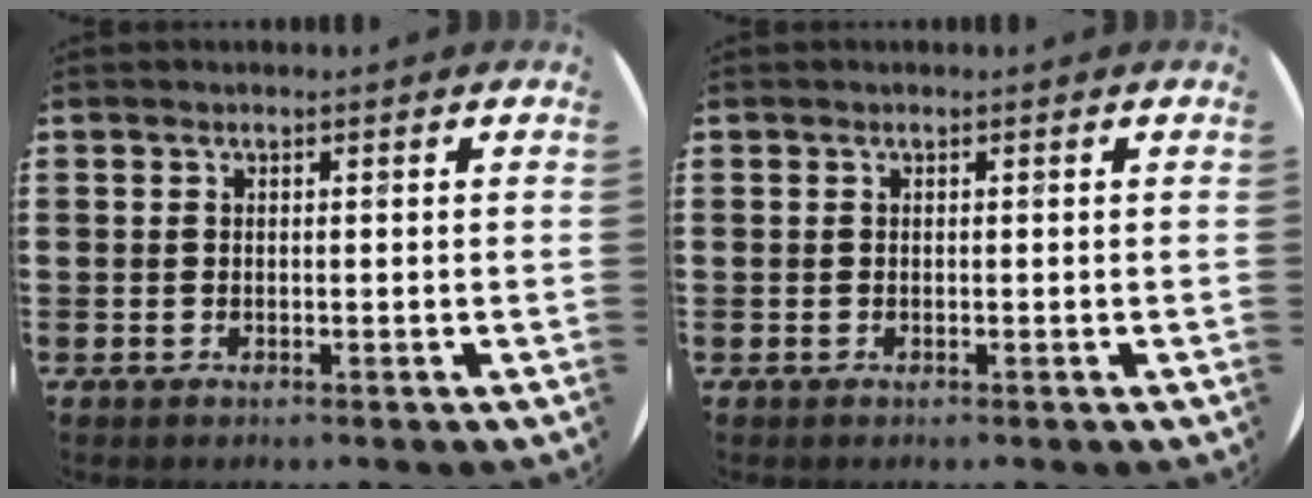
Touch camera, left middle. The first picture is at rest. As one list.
[{"total": 0.0}]